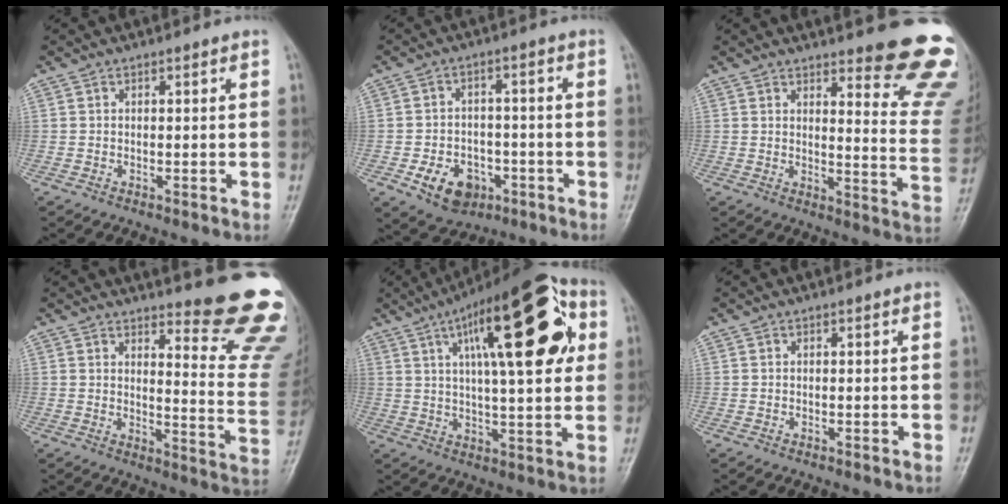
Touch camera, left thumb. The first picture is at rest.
{"total": 9.2, "force": [-3.8, 6.8, 4.9], "torque": [-0.053, 0.025, -0.053]}
{"total": 15.2, "force": [12.1, 2.9, 8.8], "torque": [-0.070, -0.107, 0.135]}
{"total": 16.5, "force": [13.7, 2.6, 8.9], "torque": [-0.078, -0.146, 0.159]}
{"total": 23.0, "force": [7.7, 7.6, 20.2], "torque": [-0.278, 0.011, 0.107]}
{"total": 0.0}